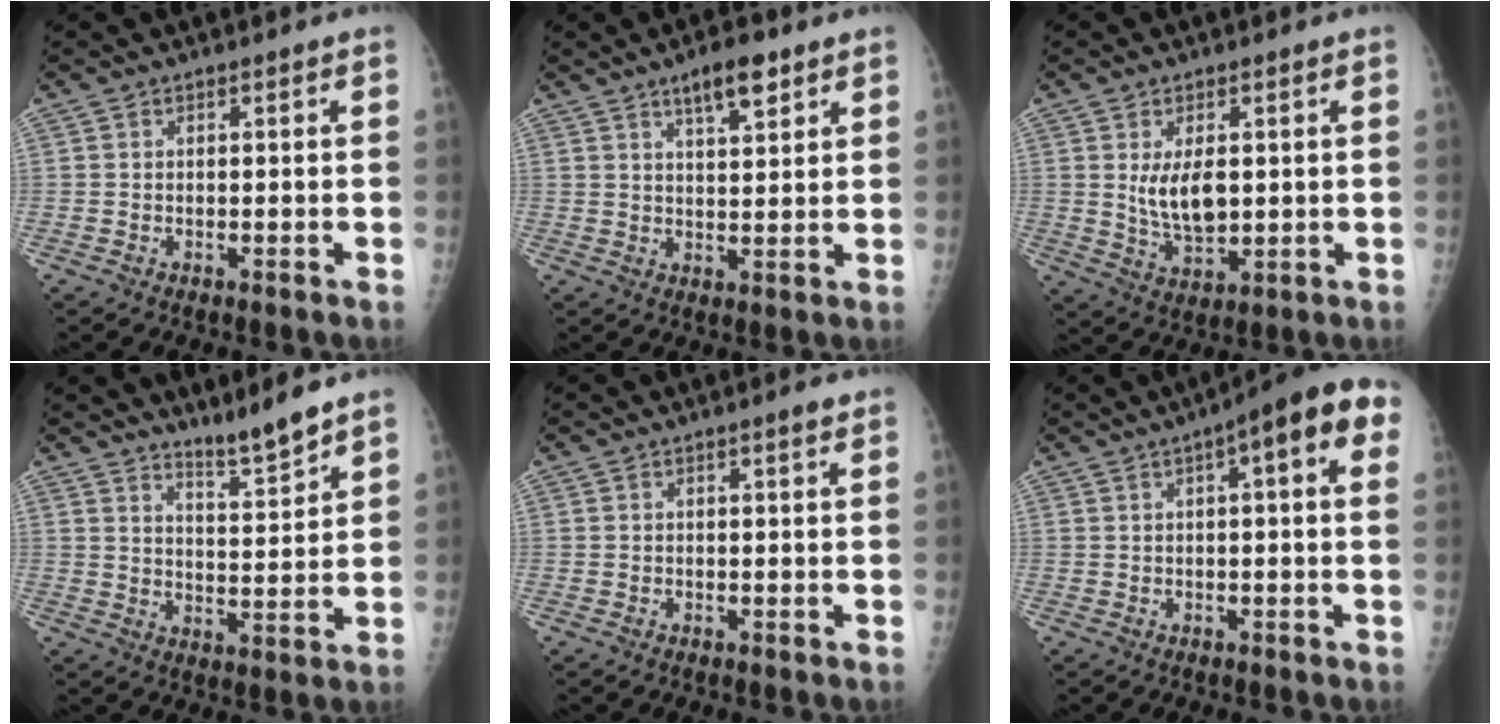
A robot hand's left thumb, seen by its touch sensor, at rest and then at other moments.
{"total": 6.7, "force": [4.3, 2.2, 4.6], "torque": [-0.063, -0.022, 0.067]}
{"total": 7.5, "force": [1.2, 4.1, 6.2], "torque": [-0.097, -0.017, 0.032]}
{"total": 6.1, "force": [5.5, -0.2, 2.6], "torque": [-0.040, -0.053, 0.098]}
{"total": 1.0, "force": [0.6, 0.0, 0.8], "torque": [-0.011, -0.001, 0.007]}
{"total": 10.1, "force": [3.2, 3.2, 9.1], "torque": [-0.099, 0.020, 0.029]}